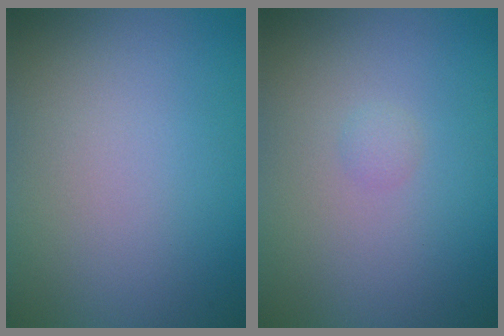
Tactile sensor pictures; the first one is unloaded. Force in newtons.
{"total": 0.6, "press": 0.6, "slide": 0.0}